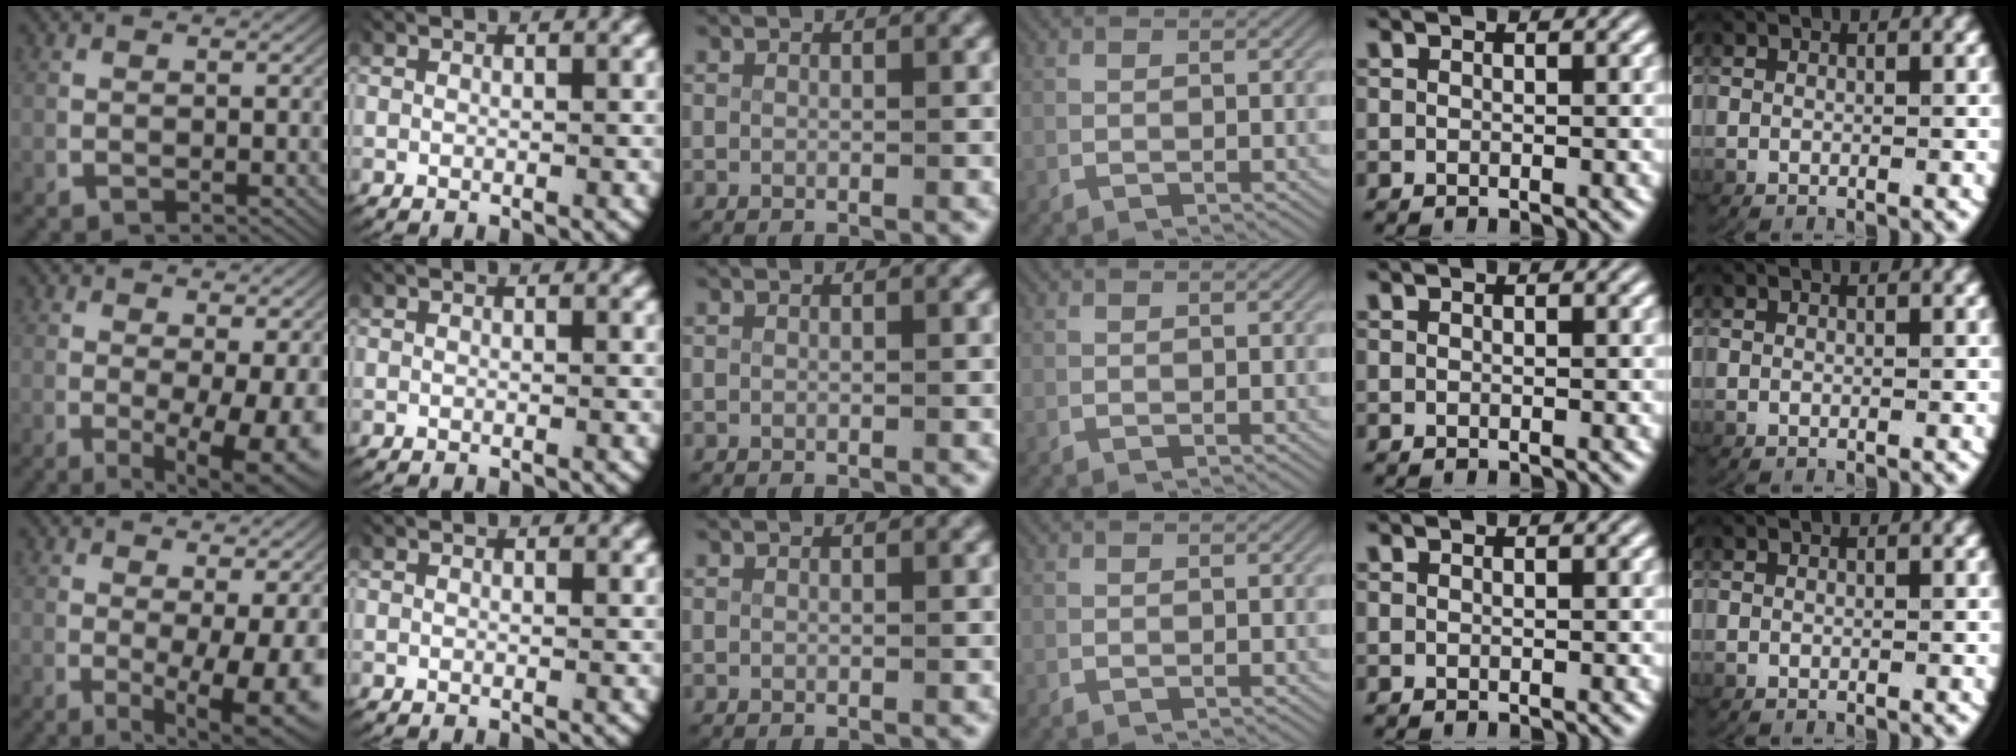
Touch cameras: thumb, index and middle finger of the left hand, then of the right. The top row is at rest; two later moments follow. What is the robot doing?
{"motion": "lift_and_place", "object": "map"}